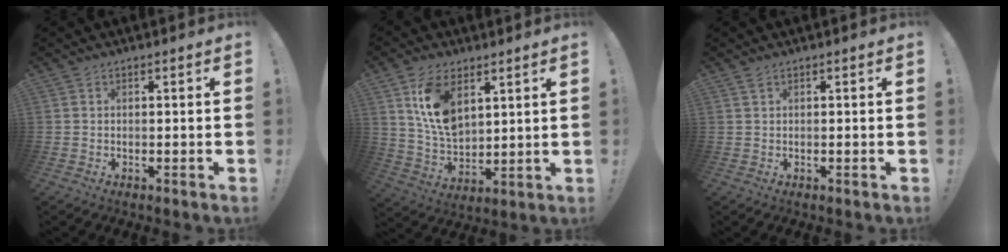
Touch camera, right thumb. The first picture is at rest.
{"total": 12.7, "force": [6.2, 8.0, 7.7], "torque": [-0.141, -0.022, 0.119]}
{"total": 0.8, "force": [0.6, 0.1, 0.5], "torque": [-0.004, -0.003, 0.010]}